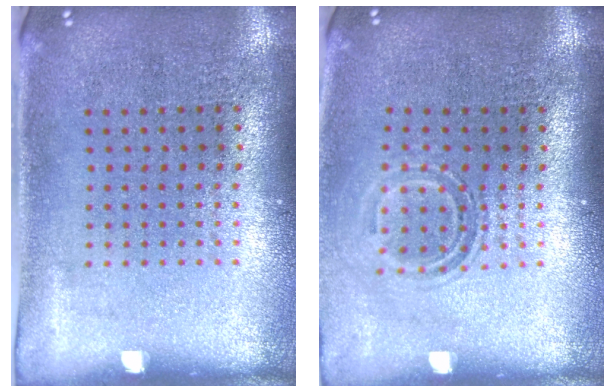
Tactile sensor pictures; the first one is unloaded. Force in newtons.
{"total": 1.5, "press": 1.0, "slide": 1.1}